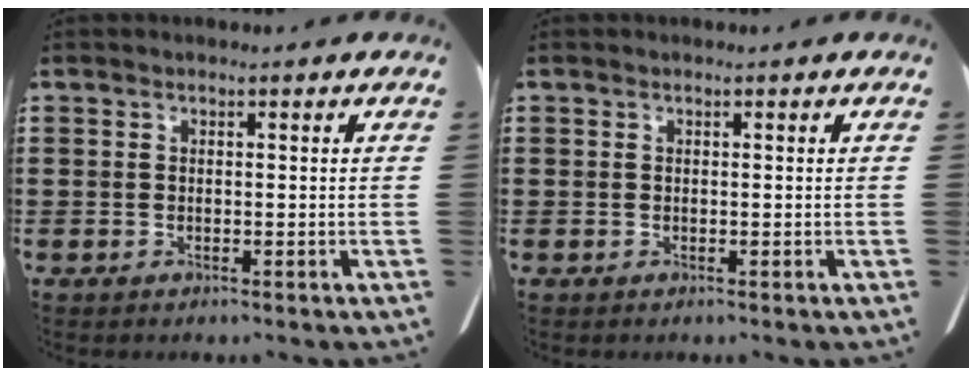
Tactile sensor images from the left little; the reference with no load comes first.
{"total": 0.0}